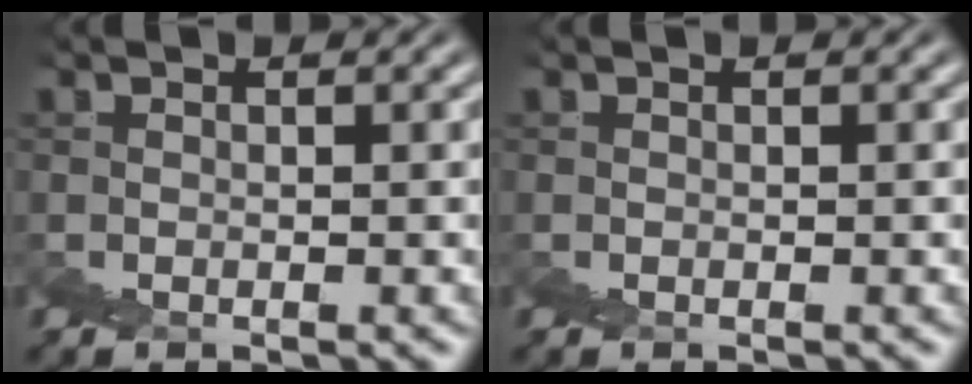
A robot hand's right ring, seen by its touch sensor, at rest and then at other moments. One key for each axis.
{"total": 0.0}